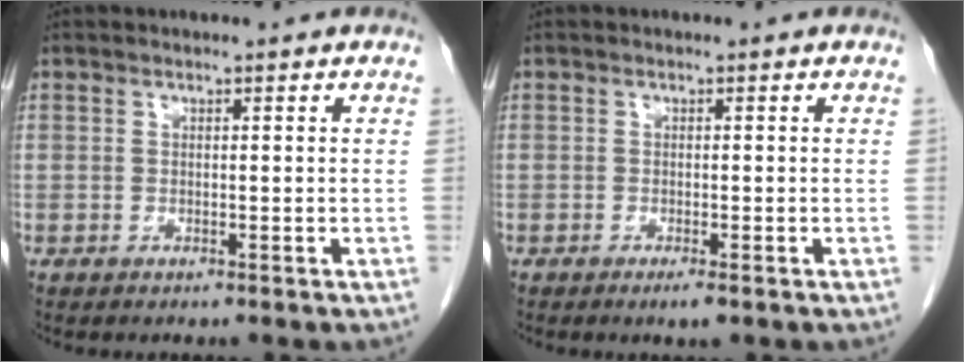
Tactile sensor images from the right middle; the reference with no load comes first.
{"total": 1.5, "force": [-1.0, 0.1, 1.2], "torque": [-0.019, -0.004, -0.014]}